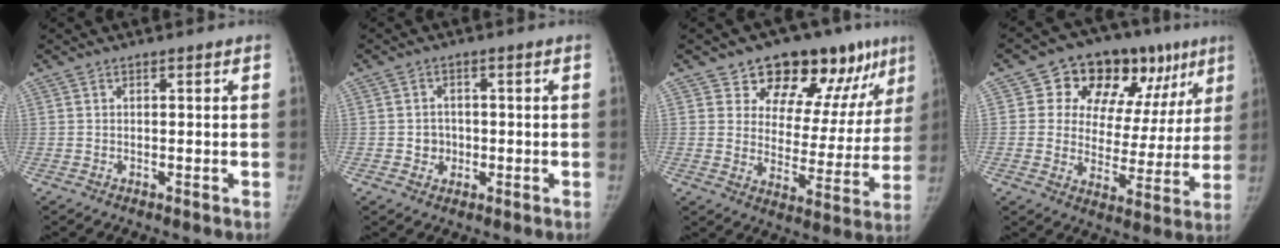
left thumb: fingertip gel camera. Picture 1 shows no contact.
{"total": 3.0, "force": [-0.5, 2.8, 0.9], "torque": [0.007, 0.007, -0.008]}
{"total": 18.7, "force": [12.0, 10.0, 10.3], "torque": [-0.080, -0.053, 0.163]}
{"total": 20.4, "force": [9.7, 13.2, 12.2], "torque": [-0.103, 0.001, 0.138]}